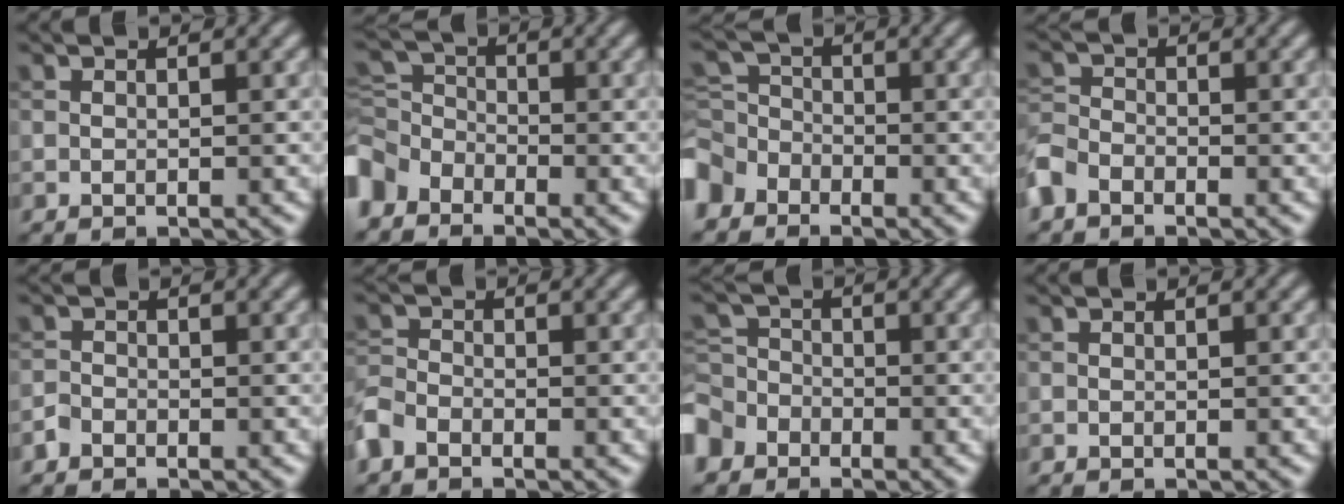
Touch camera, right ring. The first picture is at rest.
{"total": 4.0, "force": [-2.9, 2.5, 1.2], "torque": [-0.030, 0.005, -0.076]}
{"total": 4.4, "force": [-2.9, 3.0, 1.3], "torque": [-0.018, 0.005, -0.062]}
{"total": 3.1, "force": [-2.2, 1.9, 1.1], "torque": [-0.029, 0.000, -0.060]}
{"total": 1.1, "force": [-0.9, 0.7, 0.1], "torque": [0.003, 0.003, -0.021]}
{"total": 2.7, "force": [-1.9, 1.6, 1.0], "torque": [-0.026, 0.001, -0.053]}
{"total": 4.8, "force": [-3.2, 3.4, 1.1], "torque": [-0.010, 0.000, -0.061]}
{"total": 0.0}